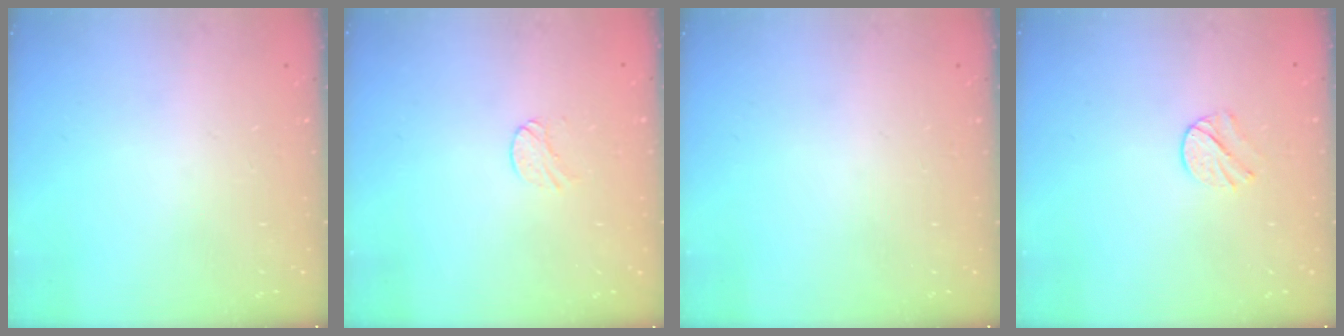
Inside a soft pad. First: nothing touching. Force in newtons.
{"total": 4.4, "press": 4.4, "slide": 0.4}
{"total": 0.0}
{"total": 5.0, "press": 5.0, "slide": 0.5}